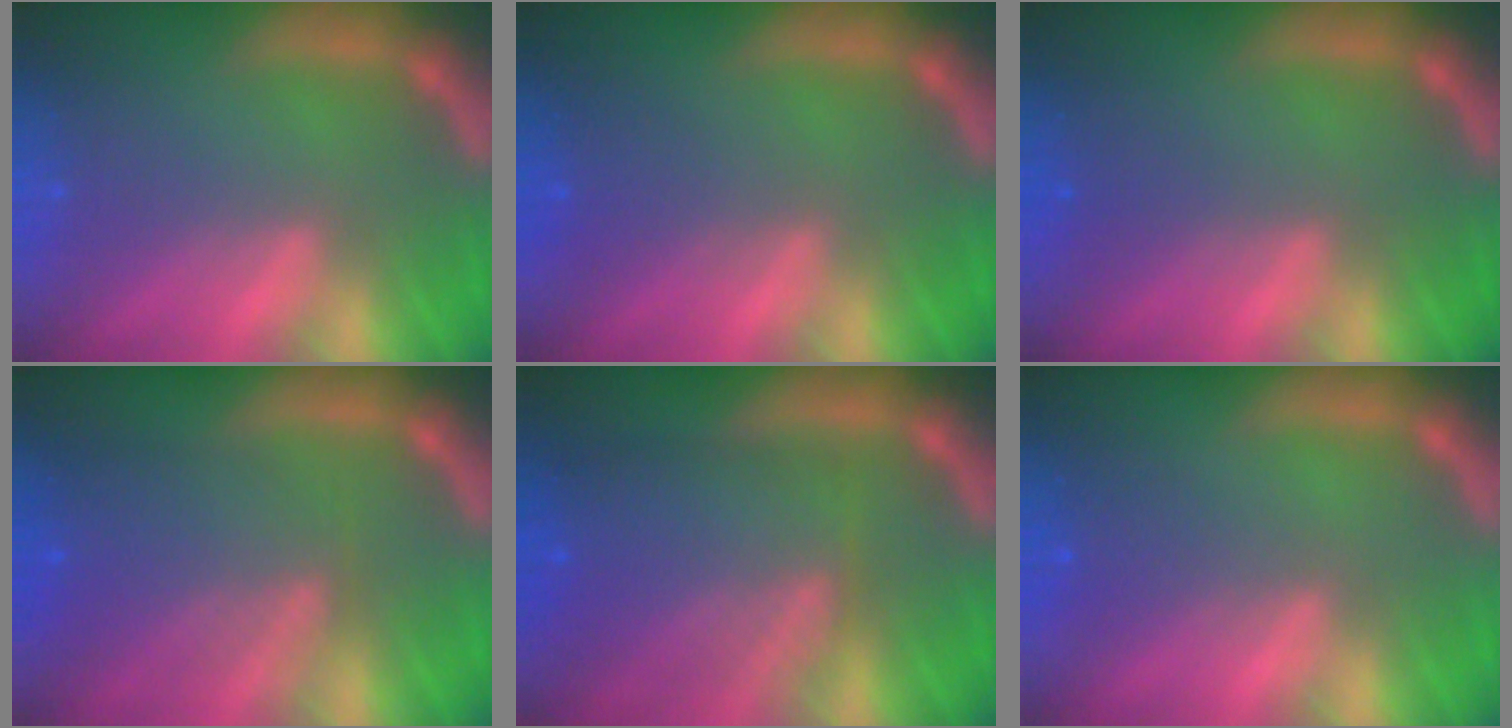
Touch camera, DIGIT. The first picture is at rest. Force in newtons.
{"total": 2.0}
{"total": 0.9}
{"total": 6.1}
{"total": 8.1}
{"total": 2.0}